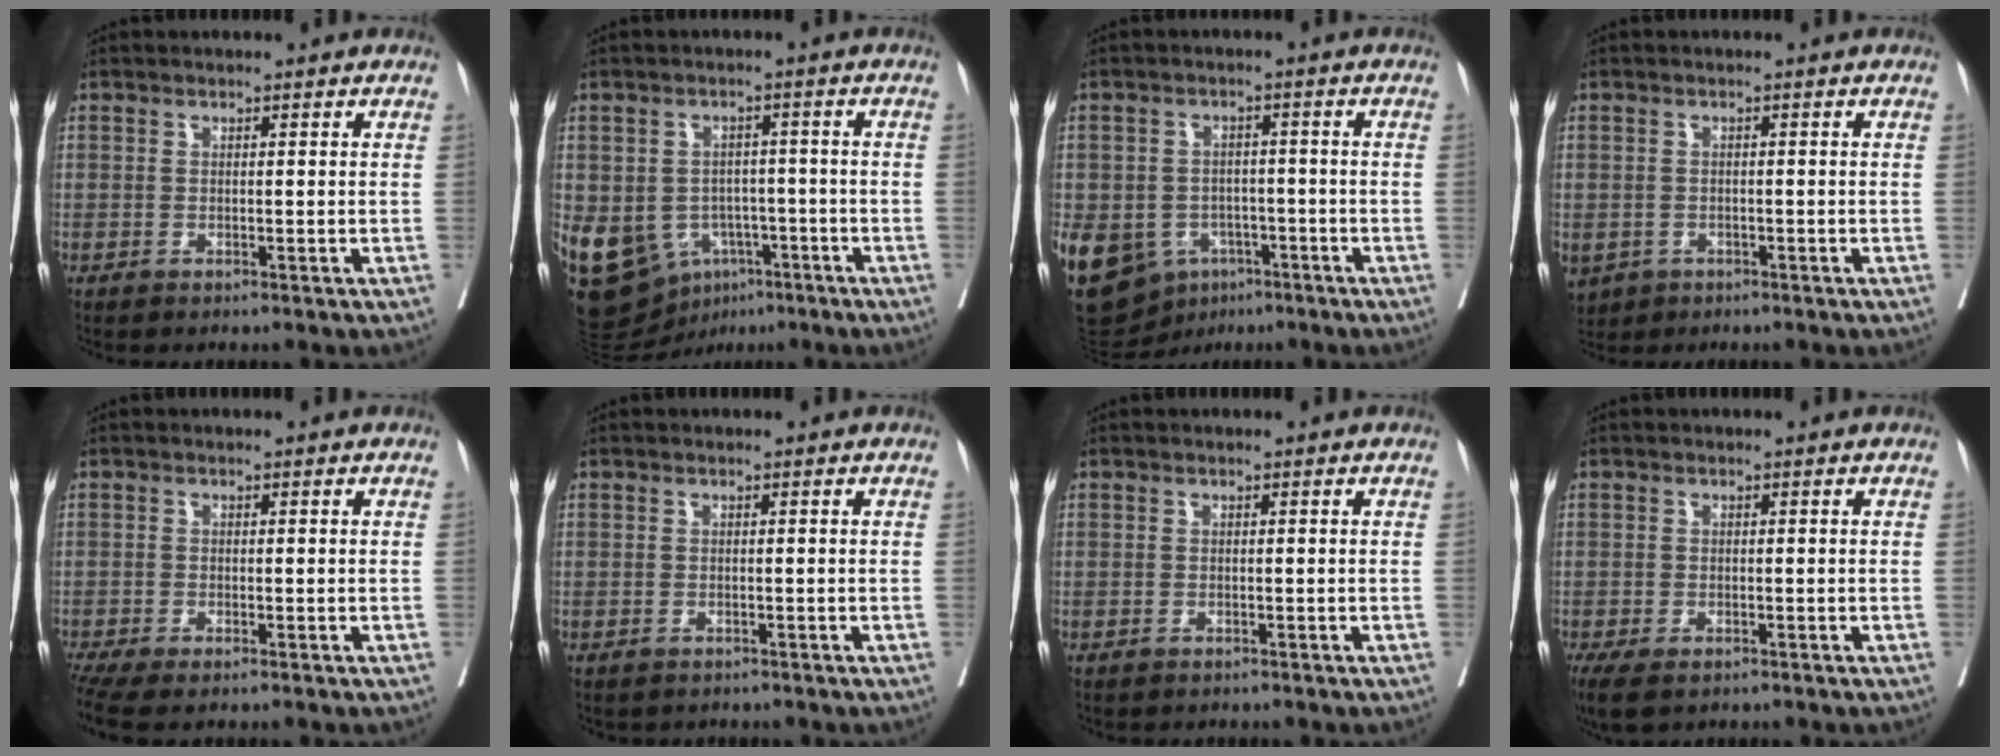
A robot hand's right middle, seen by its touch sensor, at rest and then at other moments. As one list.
[{"total": 14.8, "force": [-6.4, 11.2, 7.4], "torque": [-0.158, 0.014, -0.085]}, {"total": 21.0, "force": [-8.9, 16.5, 9.4], "torque": [-0.271, -0.002, -0.119]}, {"total": 6.4, "force": [-3.0, 5.2, 2.2], "torque": [-0.061, -0.001, -0.040]}, {"total": 3.7, "force": [-2.8, 0.8, 2.3], "torque": [-0.048, -0.008, -0.055]}, {"total": 0.8, "force": [-0.6, 0.5, 0.0], "torque": [-0.012, 0.000, -0.008]}, {"total": 0.0}, {"total": 5.5, "force": [-3.5, 2.7, 3.3], "torque": [-0.068, -0.016, -0.057]}]